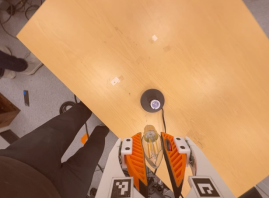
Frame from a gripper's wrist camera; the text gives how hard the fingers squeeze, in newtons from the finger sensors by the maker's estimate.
{"total": 10.3, "left": 10.2, "right": 10.5}